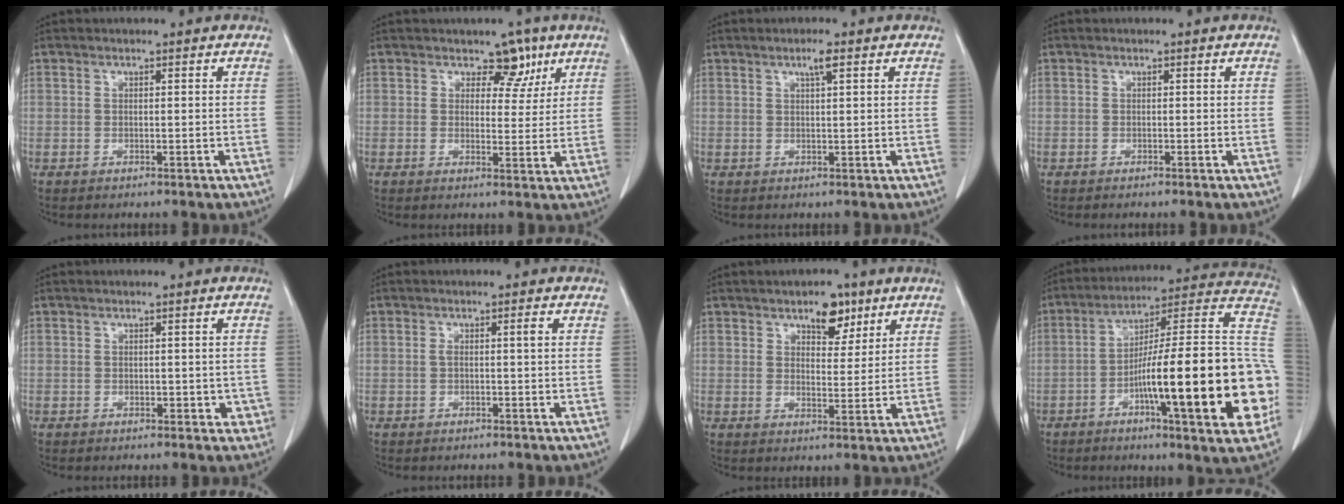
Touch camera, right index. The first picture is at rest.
{"total": 4.7, "force": [2.9, 3.1, 2.0], "torque": [-0.011, -0.001, 0.037]}
{"total": 2.1, "force": [1.2, 0.1, 1.8], "torque": [-0.036, 0.001, 0.019]}
{"total": 0.0}
{"total": 2.5, "force": [-0.3, 1.8, 1.7], "torque": [-0.008, 0.007, 0.001]}
{"total": 1.2, "force": [0.2, 0.0, 1.2], "torque": [-0.024, 0.005, 0.006]}
{"total": 5.7, "force": [3.7, 2.8, 3.3], "torque": [-0.042, 0.001, 0.056]}
{"total": 26.4, "force": [-6.5, 2.3, 25.5], "torque": [-0.296, 0.012, -0.102]}